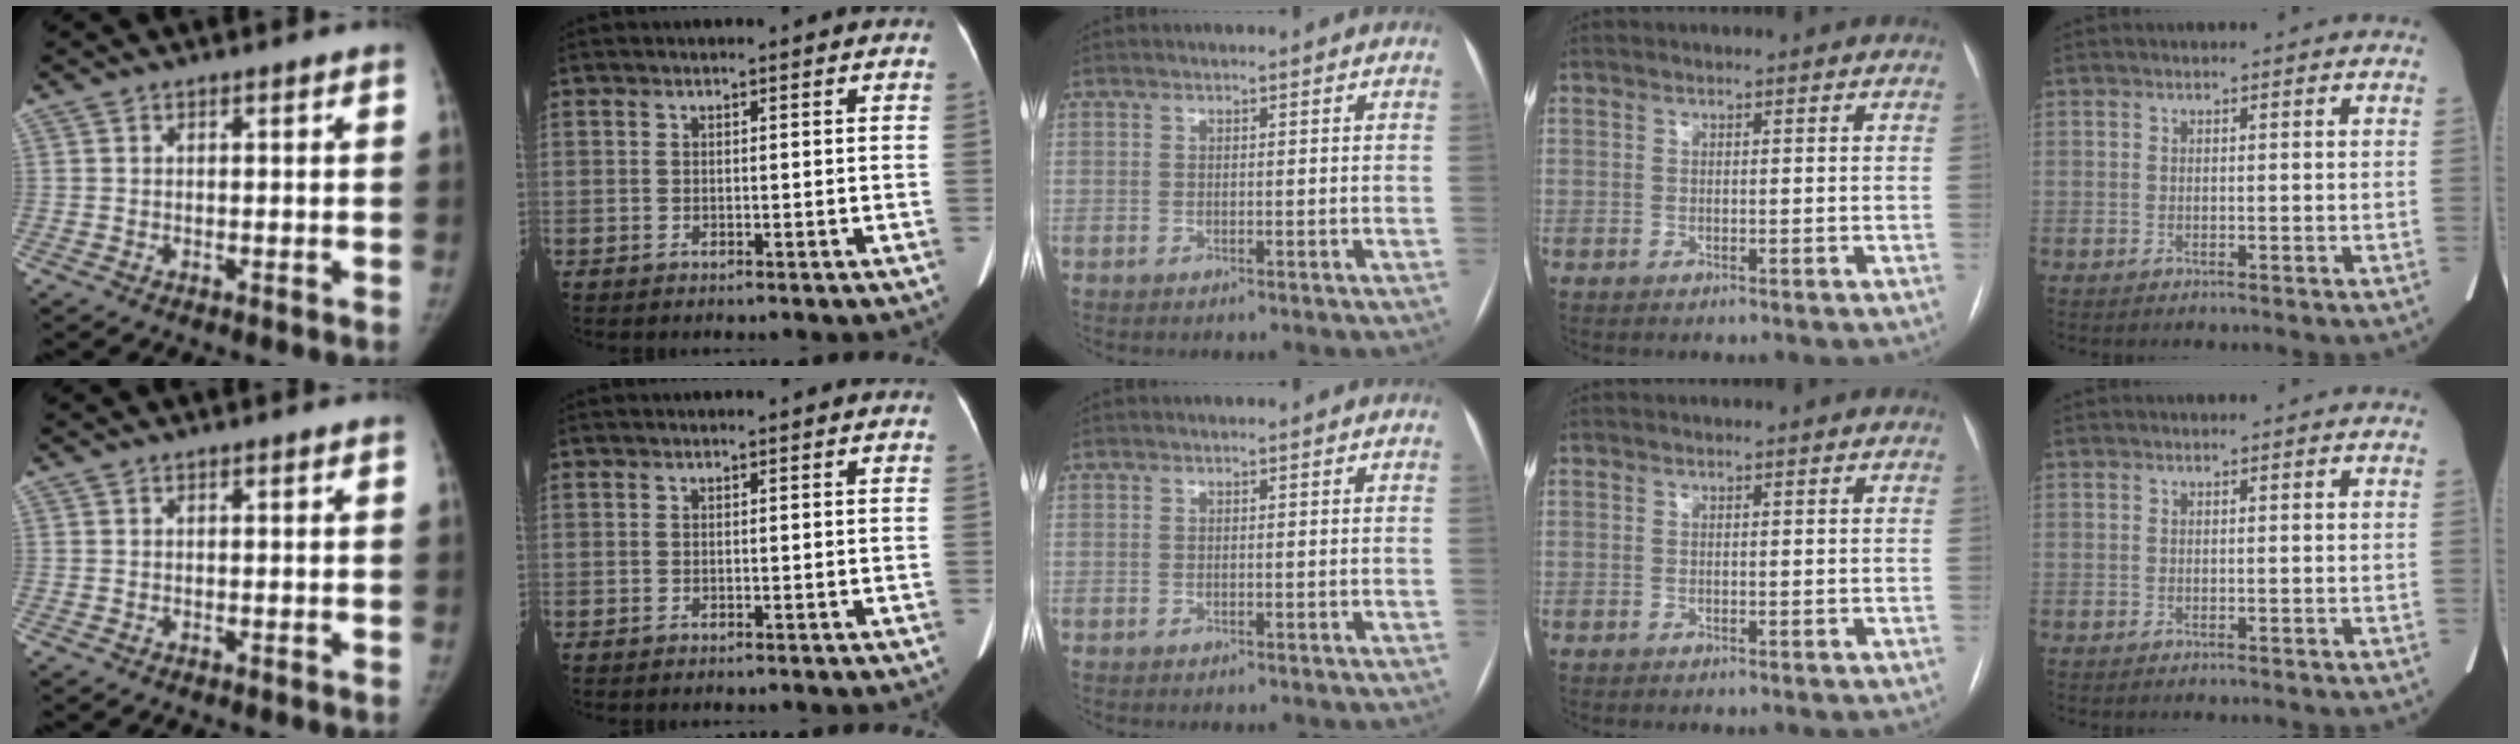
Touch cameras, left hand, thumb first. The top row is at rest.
{}